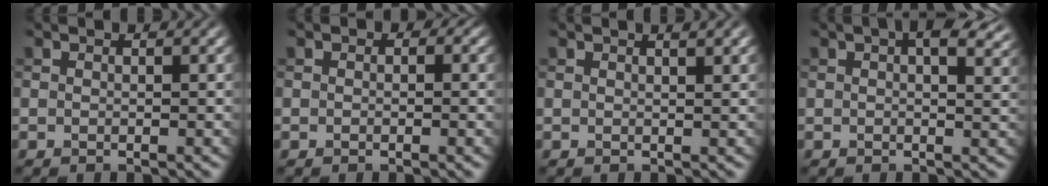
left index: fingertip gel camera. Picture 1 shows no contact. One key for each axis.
{"total": 0.8, "fx": 0.0, "fy": 0.7, "fz": 0.4, "tx": -0.001, "ty": -0.004, "tz": -0.001}
{"total": 1.7, "fx": 1.0, "fy": 0.4, "fz": 1.3, "tx": -0.011, "ty": 0.003, "tz": 0.011}
{"total": 5.2, "fx": 2.7, "fy": 2.0, "fz": 3.9, "tx": -0.048, "ty": 0.008, "tz": 0.030}